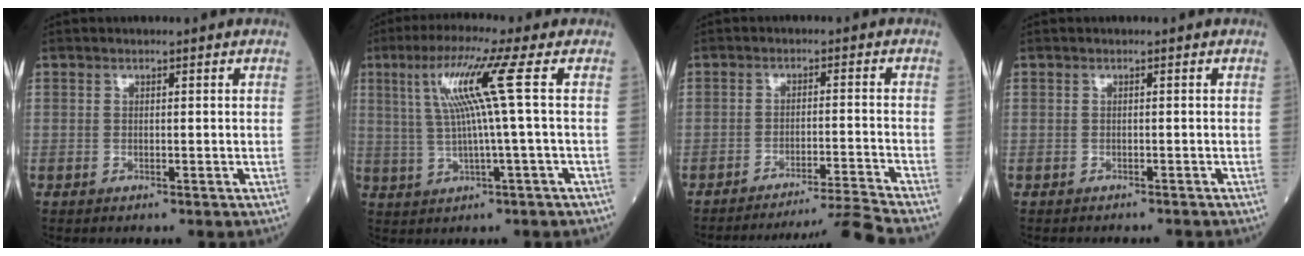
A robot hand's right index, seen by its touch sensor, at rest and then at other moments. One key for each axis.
{"total": 8.7, "fx": 2.2, "fy": -1.9, "fz": 8.3, "tx": -0.155, "ty": 0.017, "tz": 0.047}
{"total": 9.8, "fx": -8.6, "fy": -4.7, "fz": 0.5, "tx": -0.002, "ty": -0.008, "tz": -0.132}
{"total": 3.1, "fx": -2.8, "fy": 1.1, "fz": 0.5, "tx": -0.003, "ty": -0.002, "tz": -0.037}